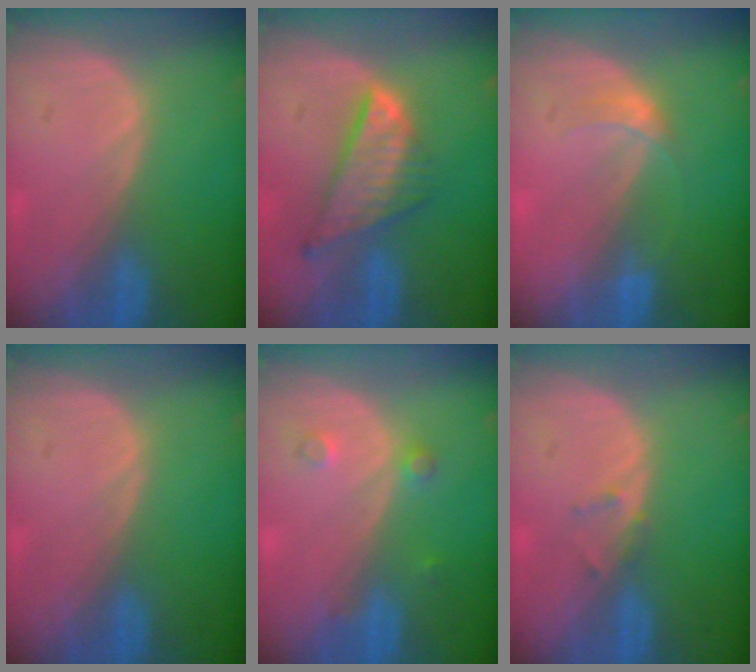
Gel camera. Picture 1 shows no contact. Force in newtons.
{"total": 8.3, "press": 7.1, "slide": 4.2}
{"total": 2.1, "press": 2.1, "slide": 0.2}
{"total": 0.0}
{"total": 2.0, "press": 2.0, "slide": 0.2}
{"total": 1.3, "press": 1.1, "slide": 0.8}